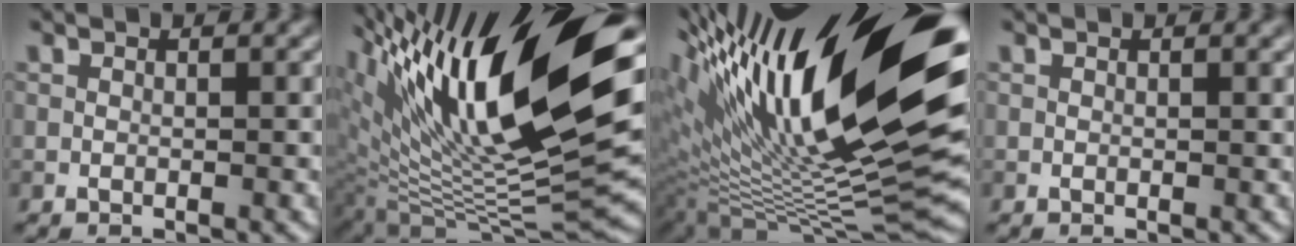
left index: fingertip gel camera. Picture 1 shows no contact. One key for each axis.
{"total": 18.1, "fx": 7.7, "fy": 5.8, "fz": 15.3, "tx": -0.273, "ty": 0.025, "tz": 0.138}
{"total": 19.6, "fx": 6.5, "fy": 5.9, "fz": 17.5, "tx": -0.310, "ty": 0.034, "tz": 0.106}
{"total": 1.0, "fx": 0.5, "fy": 0.4, "fz": 0.7, "tx": -0.003, "ty": 0.002, "tz": 0.002}